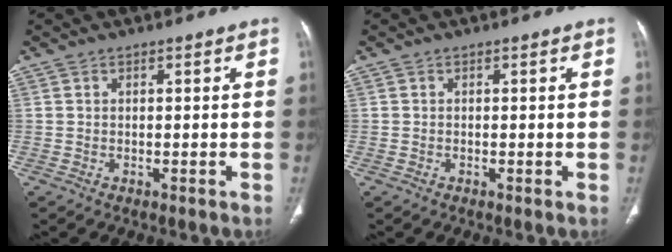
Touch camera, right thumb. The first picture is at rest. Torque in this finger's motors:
{"motor_torque": [0.70, 0.55, -0.22, -0.05, -0.01]}